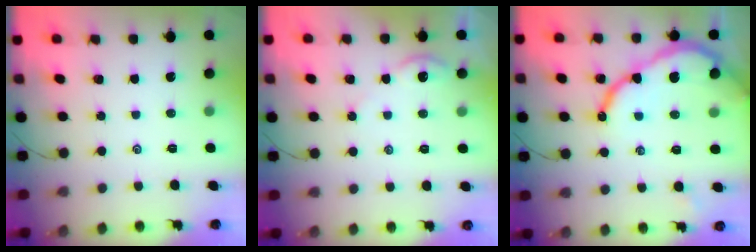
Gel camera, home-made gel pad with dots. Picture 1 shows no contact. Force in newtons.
{"total": 3.5, "press": 3.4, "slide": 0.5}
{"total": 13.1, "press": 13.0, "slide": 1.3}